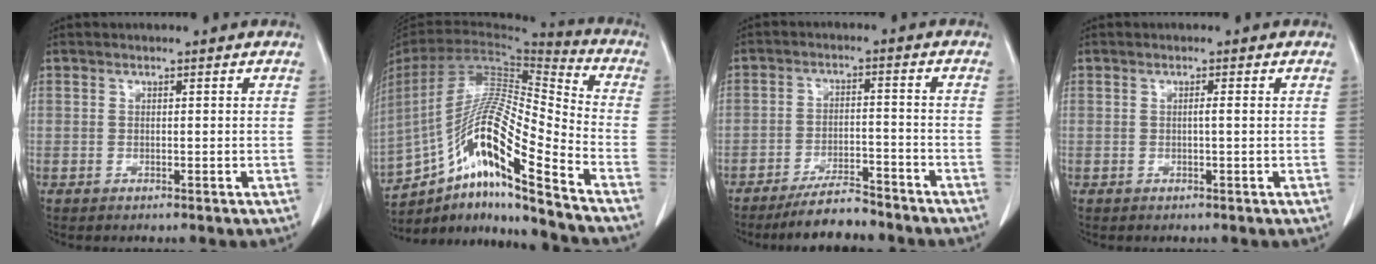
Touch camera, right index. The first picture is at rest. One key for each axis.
{"total": 18.8, "fx": -12.1, "fy": 0.8, "fz": 14.3, "tx": -0.294, "ty": -0.002, "tz": -0.223}
{"total": 7.1, "fx": -6.5, "fy": 1.4, "fz": 2.7, "tx": -0.045, "ty": -0.008, "tz": -0.111}
{"total": 0.7, "fx": 0.0, "fy": -0.1, "fz": 0.7, "tx": -0.011, "ty": 0.001, "tz": -0.001}